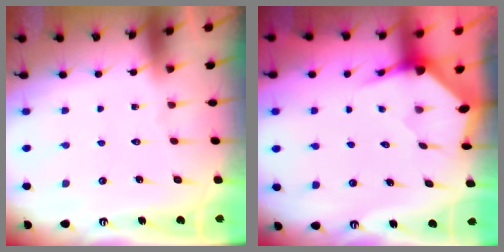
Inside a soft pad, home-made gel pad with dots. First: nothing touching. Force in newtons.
{"total": 3.7, "press": 3.6, "slide": 0.5}